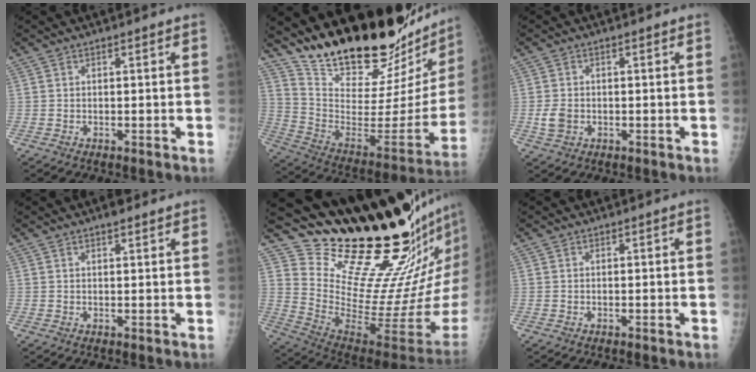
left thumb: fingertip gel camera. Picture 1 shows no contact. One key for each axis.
{"total": 31.9, "fx": 27.8, "fy": 7.1, "fz": 14.0, "tx": -0.199, "ty": -0.190, "tz": 0.401}
{"total": 3.0, "fx": -0.4, "fy": 2.3, "fz": 1.9, "tx": -0.034, "ty": -0.001, "tz": -0.005}
{"total": 2.4, "fx": 1.8, "fy": 0.7, "fz": 1.4, "tx": -0.015, "ty": -0.008, "tz": 0.024}
{"total": 26.5, "fx": 20.5, "fy": 4.9, "fz": 16.1, "tx": -0.210, "ty": -0.171, "tz": 0.324}
{"total": 0.0}